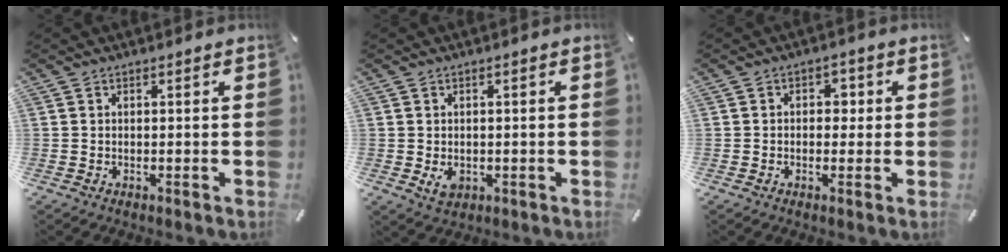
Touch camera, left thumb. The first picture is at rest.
{"total": 3.1, "force": [-0.7, 2.4, 1.8], "torque": [-0.028, -0.001, -0.014]}
{"total": 3.0, "force": [-0.3, 2.4, 1.8], "torque": [-0.020, 0.005, -0.014]}